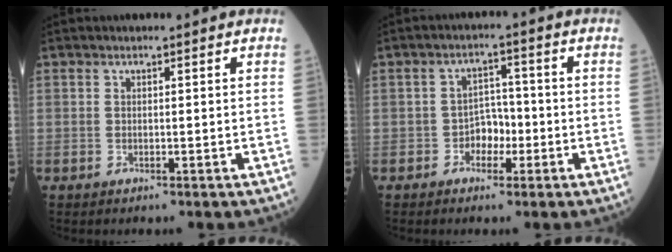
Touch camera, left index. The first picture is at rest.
{"total": 3.6, "force": [-1.4, 2.5, 2.2], "torque": [-0.029, 0.011, -0.029]}